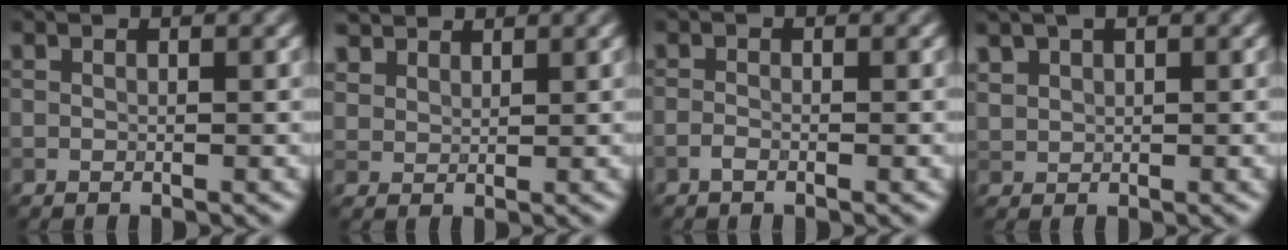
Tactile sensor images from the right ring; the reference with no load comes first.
{"total": 2.7, "force": [2.3, 1.5, 0.5], "torque": [-0.030, -0.007, 0.055]}
{"total": 0.9, "force": [-0.7, 0.2, 0.5], "torque": [-0.014, -0.003, -0.018]}
{"total": 2.3, "force": [1.4, 1.4, 1.2], "torque": [-0.031, 0.006, 0.029]}